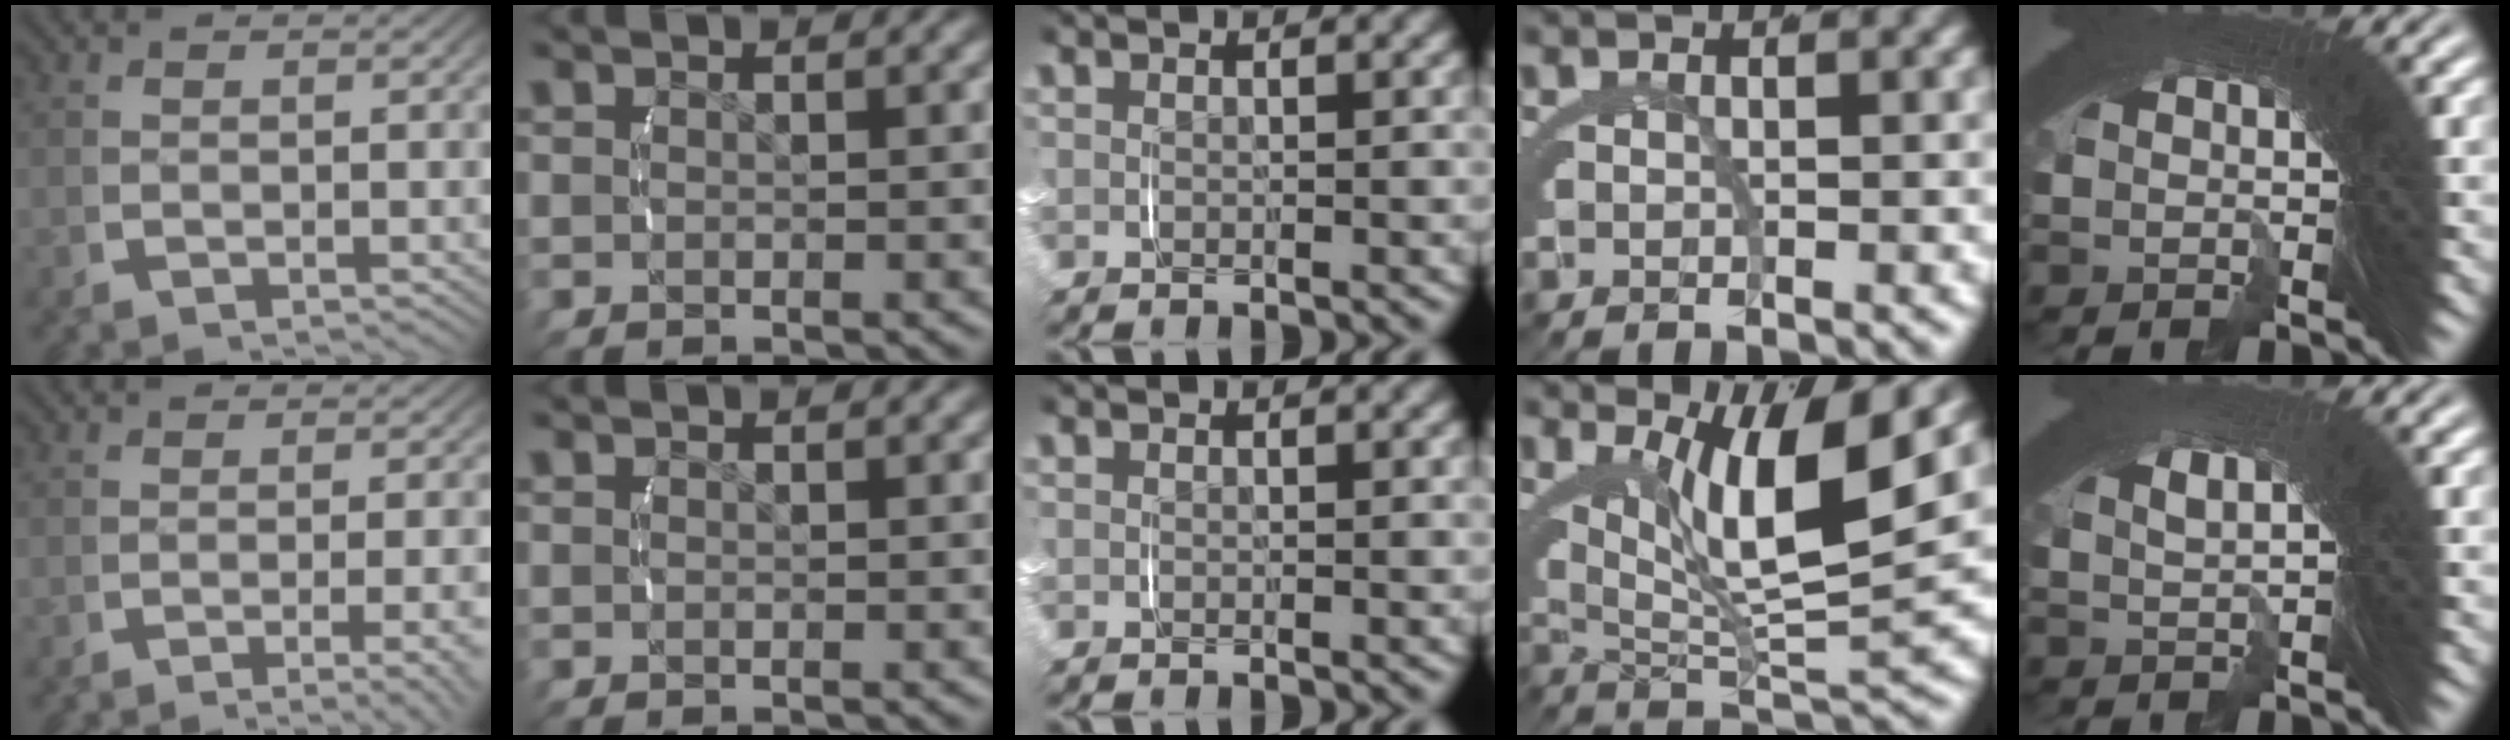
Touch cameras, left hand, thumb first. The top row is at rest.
{"thumb": {"total": 3.5, "force": [-1.7, 0.5, 3.1], "torque": [-0.046, -0.003, -0.025]}, "ring": {"total": 9.3, "force": [2.9, 3.1, 8.2], "torque": [-0.140, -0.002, 0.053]}, "little": {"total": 2.4, "force": [0.2, 1.6, 1.8], "torque": [-0.055, -0.004, 0.002]}}